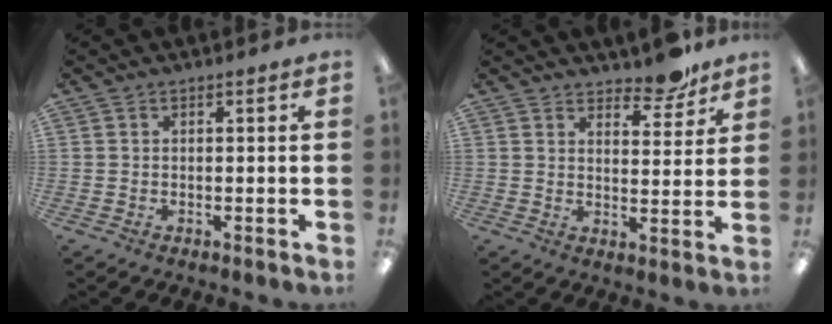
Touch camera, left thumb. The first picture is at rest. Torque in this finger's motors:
{"motor_torque": [-0.07, -0.05, 0.11, -0.18, 0.04]}